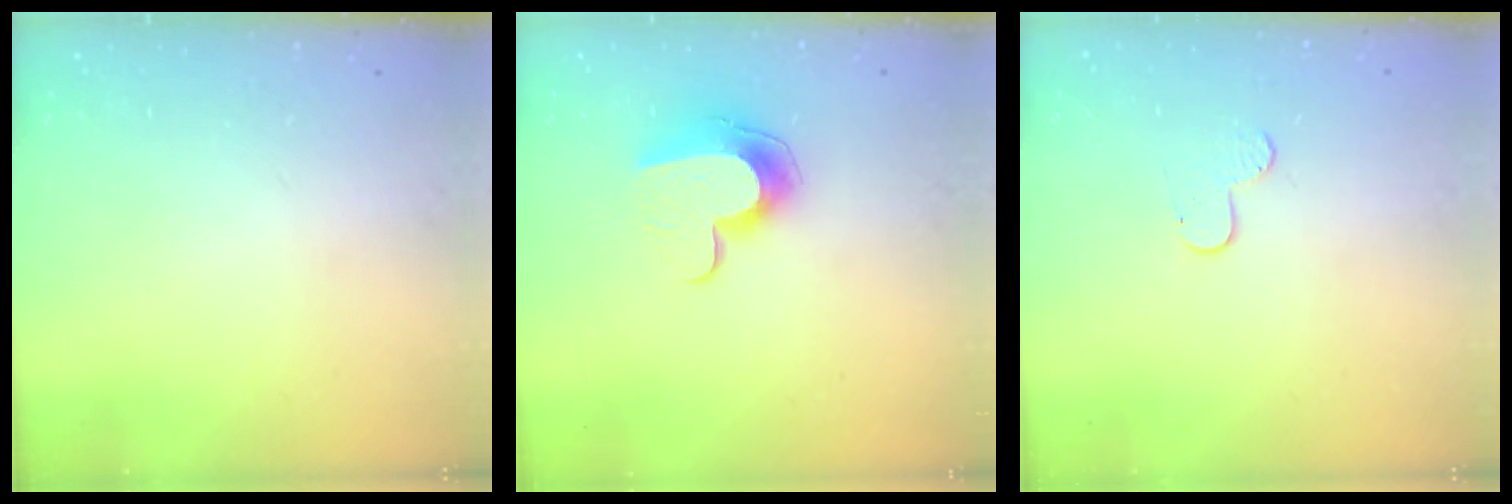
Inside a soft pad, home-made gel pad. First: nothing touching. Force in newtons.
{"total": 11.5, "press": 11.5, "slide": 0.5}
{"total": 6.5, "press": 6.5, "slide": 0.6}